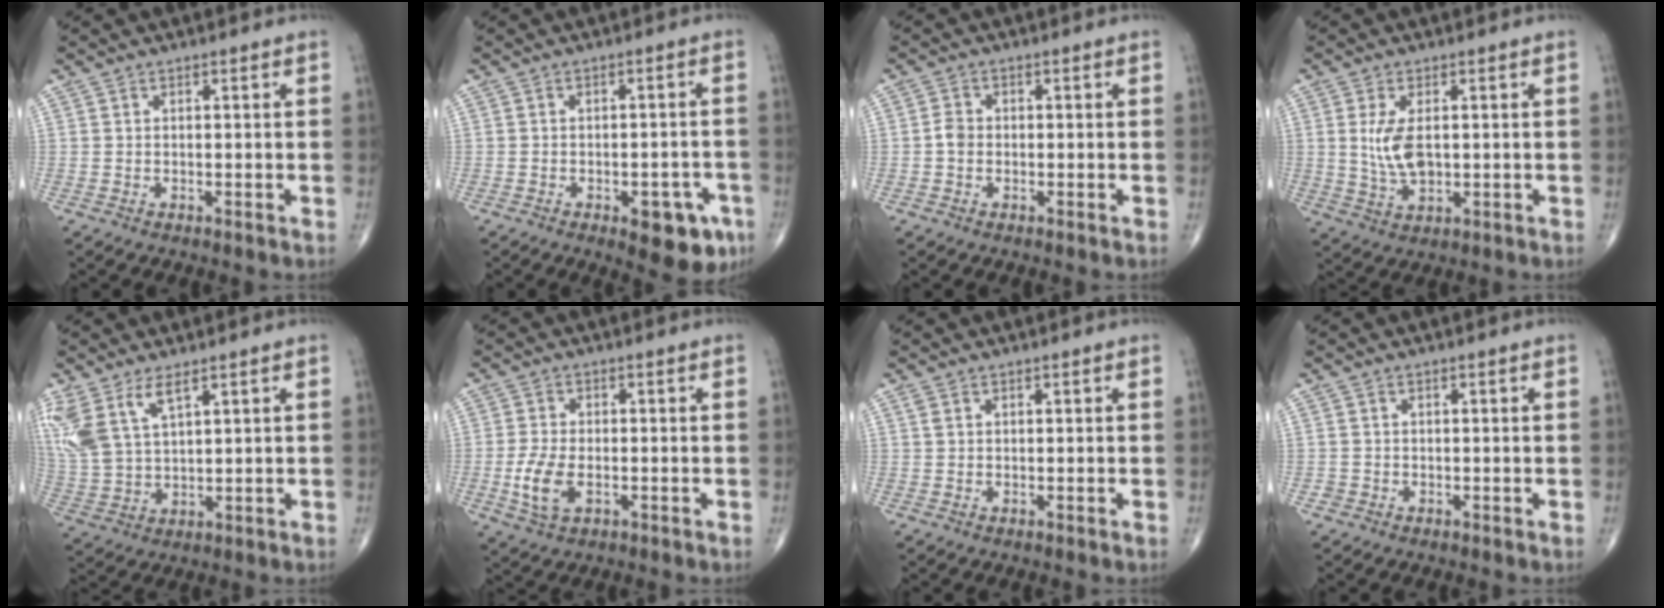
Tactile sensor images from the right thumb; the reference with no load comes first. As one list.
[{"total": 9.1, "force": [-4.4, 4.0, 6.9], "torque": [-0.060, 0.018, -0.047]}, {"total": 2.0, "force": [-0.4, 1.6, 1.1], "torque": [-0.015, 0.005, -0.012]}, {"total": 6.5, "force": [0.8, 3.3, 5.6], "torque": [-0.112, -0.010, 0.019]}, {"total": 10.7, "force": [5.8, 4.6, 7.8], "torque": [-0.183, -0.014, 0.130]}, {"total": 6.4, "force": [-1.6, 3.5, 5.1], "torque": [-0.112, -0.003, -0.028]}, {"total": 0.8, "force": [0.4, 0.4, 0.5], "torque": [-0.012, 0.008, 0.009]}, {"total": 0.8, "force": [-0.3, 0.7, 0.0], "torque": [-0.002, 0.003, -0.008]}]